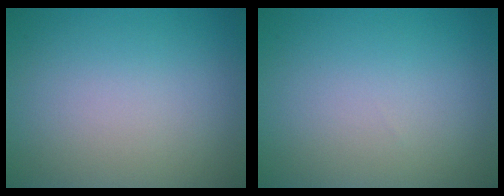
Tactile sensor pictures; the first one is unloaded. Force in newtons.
{"total": 0.0}